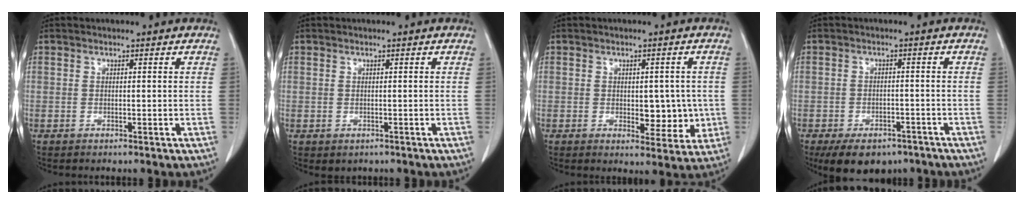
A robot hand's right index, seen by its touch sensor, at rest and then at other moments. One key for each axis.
{"total": 1.0, "fx": -0.3, "fy": 0.9, "fz": 0.2, "tx": -0.008, "ty": 0.004, "tz": 0.002}
{"total": 6.1, "fx": -0.4, "fy": 3.4, "fz": 5.1, "tx": -0.052, "ty": 0.000, "tz": 0.004}
{"total": 9.8, "fx": -7.1, "fy": 5.3, "fz": 4.2, "tx": -0.061, "ty": 0.001, "tz": -0.101}